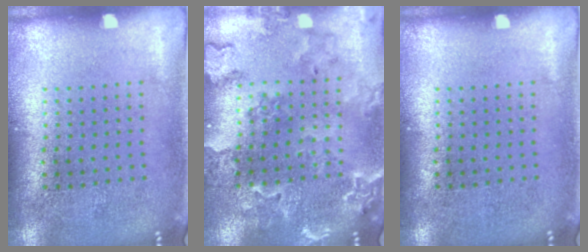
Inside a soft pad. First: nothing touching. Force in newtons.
{"total": 1.9, "press": 1.9, "slide": 0.2}
{"total": 0.0}